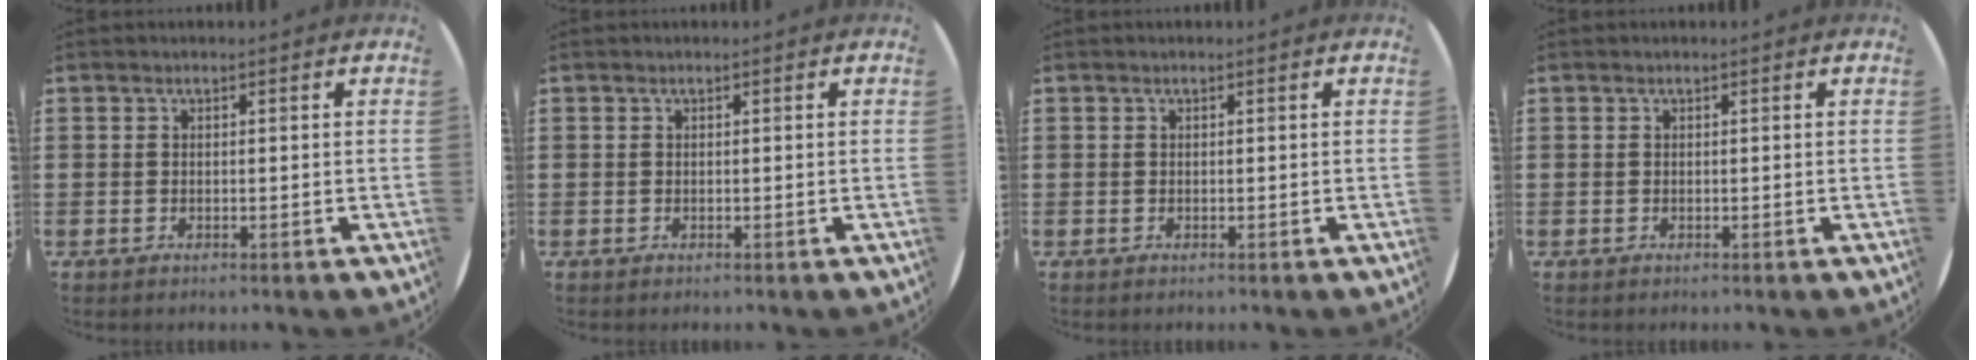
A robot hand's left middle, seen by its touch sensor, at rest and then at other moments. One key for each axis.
{"total": 0.0}
{"total": 0.0}
{"total": 0.0}